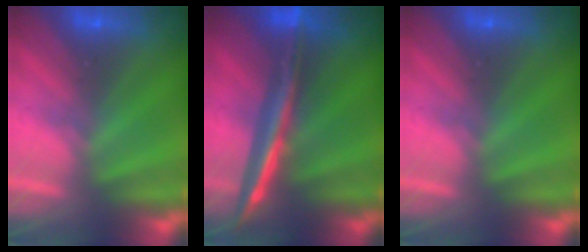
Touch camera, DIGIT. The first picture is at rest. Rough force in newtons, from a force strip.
{"total": 2.9}
{"total": 0.0}